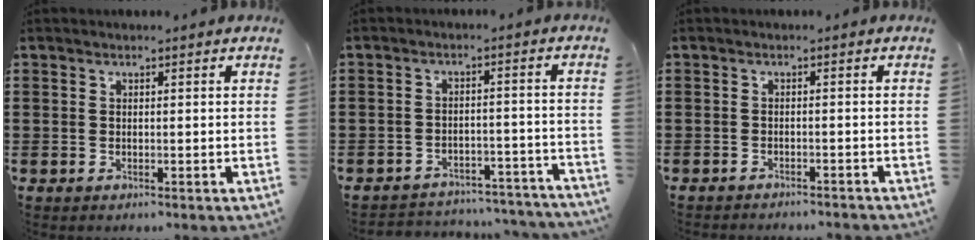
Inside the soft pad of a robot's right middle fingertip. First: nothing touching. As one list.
[{"total": 3.8, "force": [-3.7, 0.5, 0.3], "torque": [-0.010, 0.005, -0.081]}, {"total": 1.5, "force": [-1.5, 0.0, -0.2], "torque": [0.000, 0.004, -0.032]}]